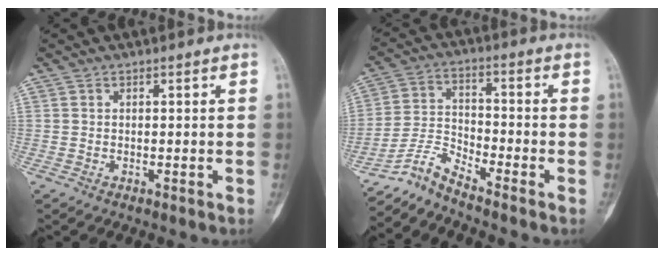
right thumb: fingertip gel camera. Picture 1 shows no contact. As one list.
[{"total": 5.6, "force": [-5.5, -0.6, 1.2], "torque": [-0.037, 0.038, -0.114]}]